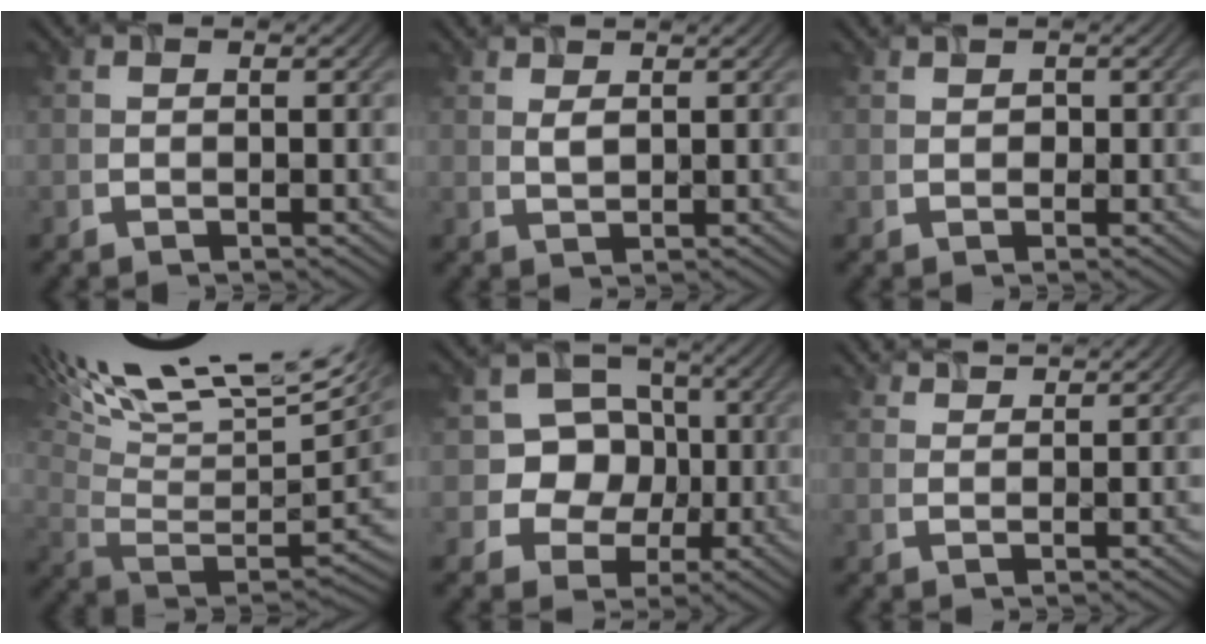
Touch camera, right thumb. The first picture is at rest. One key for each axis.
{"total": 1.5, "fx": 1.1, "fy": 0.5, "fz": 0.8, "tx": -0.017, "ty": 0.005, "tz": 0.030}
{"total": 1.0, "fx": 0.6, "fy": 0.7, "fz": 0.2, "tx": -0.004, "ty": 0.008, "tz": 0.019}
{"total": 18.6, "fx": 10.8, "fy": 5.7, "fz": 14.1, "tx": -0.270, "ty": 0.043, "tz": 0.184}
{"total": 8.0, "fx": 0.0, "fy": 7.4, "fz": 3.0, "tx": -0.063, "ty": 0.018, "tz": -0.020}
{"total": 2.8, "fx": 2.7, "fy": 0.4, "fz": 0.7, "tx": -0.014, "ty": 0.008, "tz": 0.056}